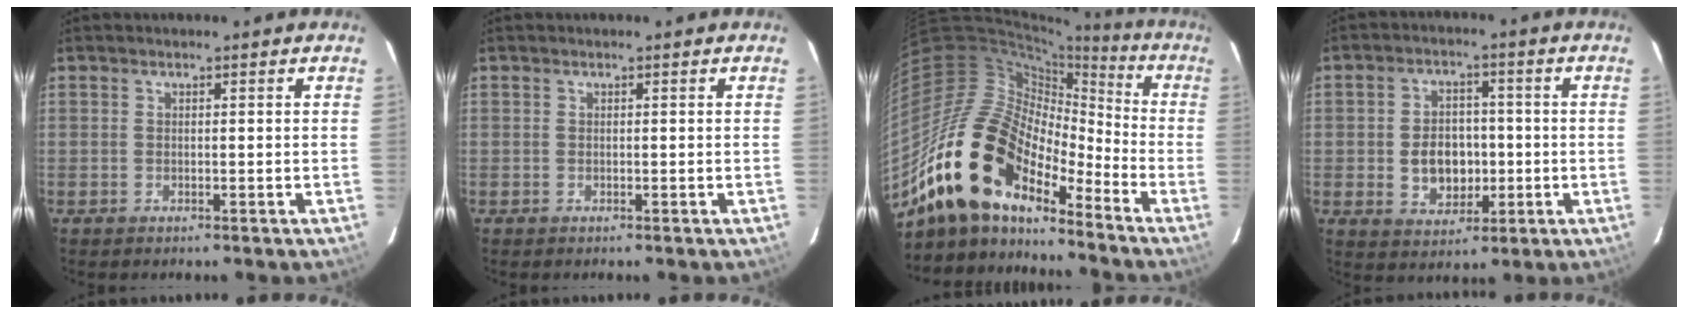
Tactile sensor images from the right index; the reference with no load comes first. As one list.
[{"total": 0.0}, {"total": 18.1, "force": [-13.0, 8.5, 9.2], "torque": [-0.162, -0.003, -0.255]}, {"total": 8.2, "force": [-1.1, 6.4, 5.0], "torque": [-0.103, 0.010, -0.006]}]